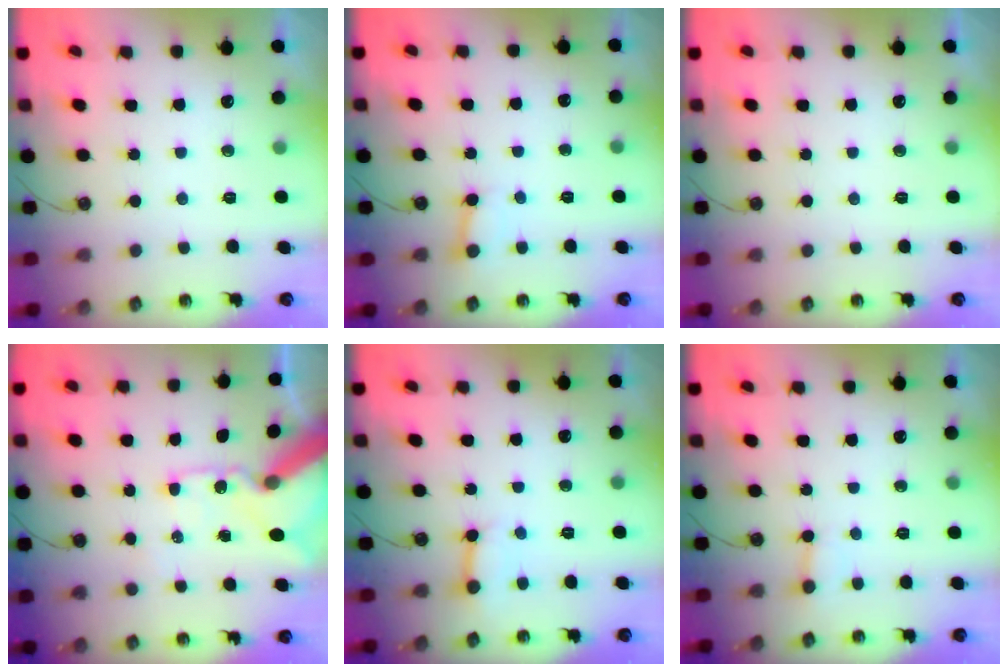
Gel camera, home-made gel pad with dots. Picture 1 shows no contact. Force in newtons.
{"total": 4.3, "press": 4.3, "slide": 0.5}
{"total": 0.0}
{"total": 15.3, "press": 15.1, "slide": 2.4}
{"total": 4.9, "press": 4.9, "slide": 0.6}
{"total": 2.0, "press": 2.0, "slide": 0.0}